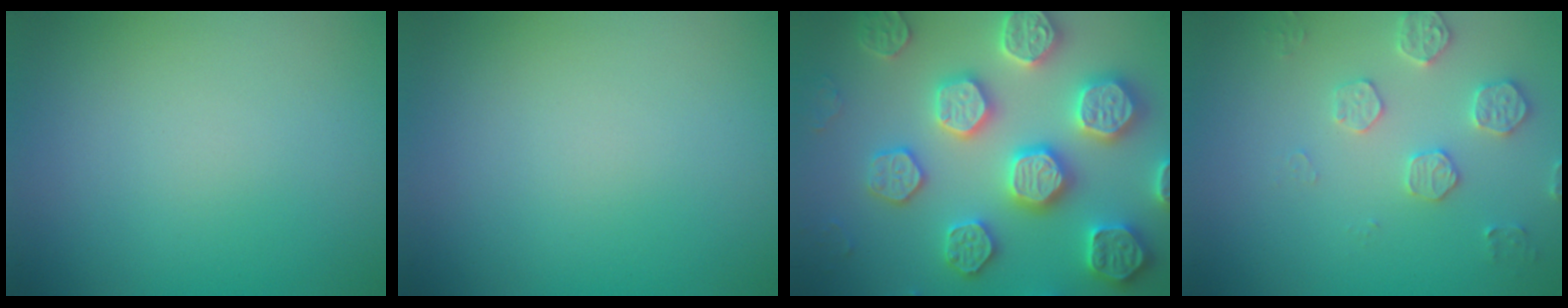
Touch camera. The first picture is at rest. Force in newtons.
{"total": 0.0}
{"total": 7.9, "press": 7.7, "slide": 1.6}
{"total": 2.7, "press": 2.7, "slide": 0.5}